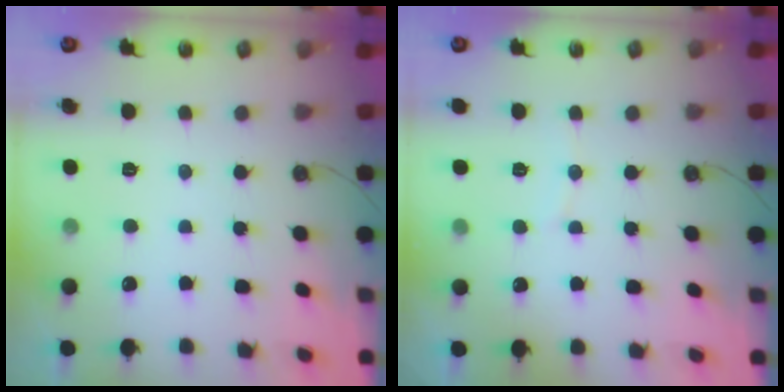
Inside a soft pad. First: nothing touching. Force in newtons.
{"total": 3.5, "press": 3.5, "slide": 0.4}